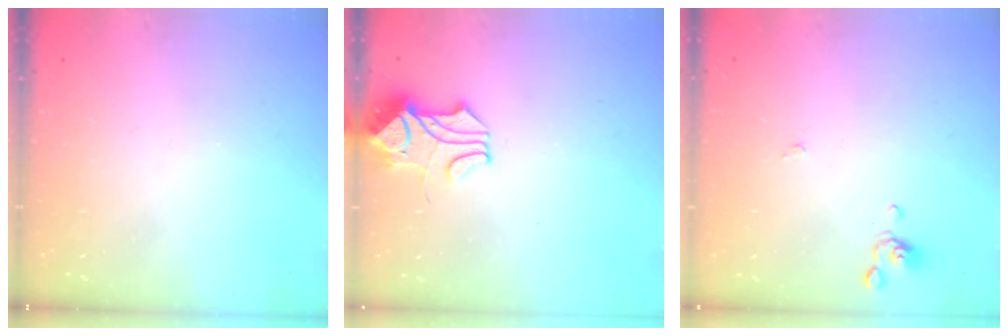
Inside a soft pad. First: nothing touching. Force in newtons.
{"total": 1.9, "press": 1.8, "slide": 0.7}
{"total": 0.0}